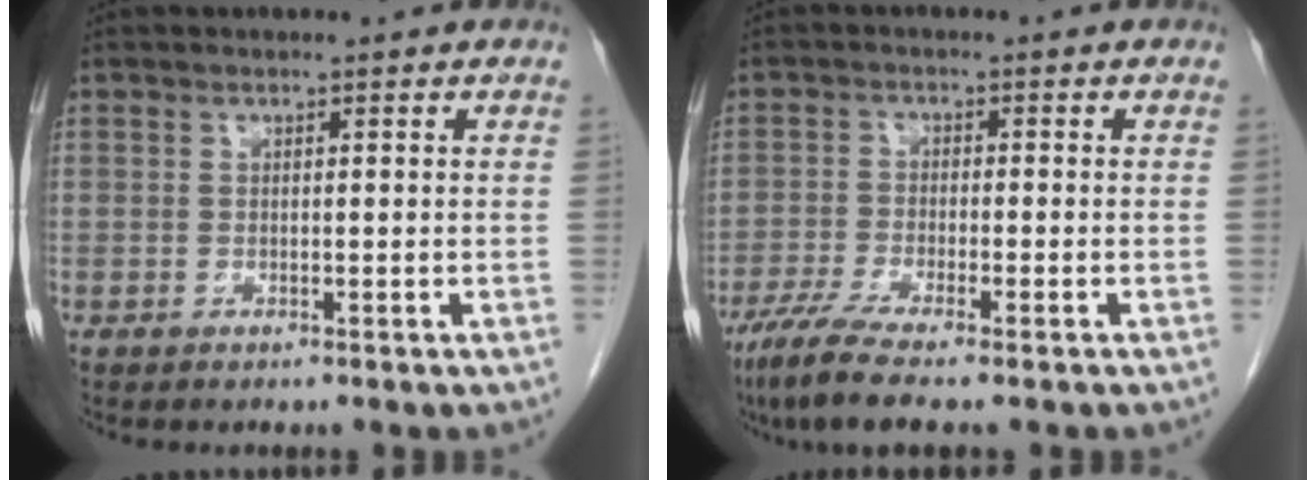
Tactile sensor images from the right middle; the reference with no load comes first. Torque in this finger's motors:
{"motor_torque": [-0.12, -0.06, 0.07, 0.03]}